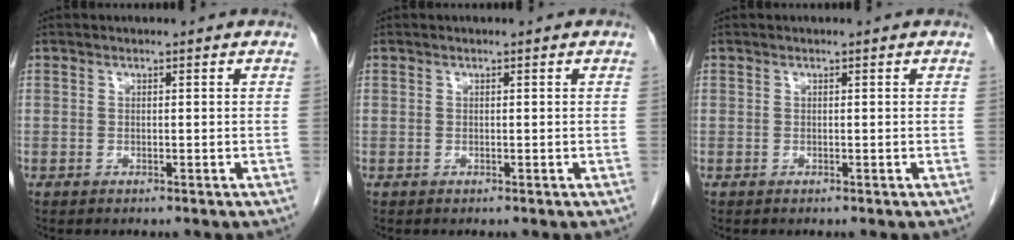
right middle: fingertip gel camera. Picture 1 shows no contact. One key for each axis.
{"total": 0.0}
{"total": 0.0}